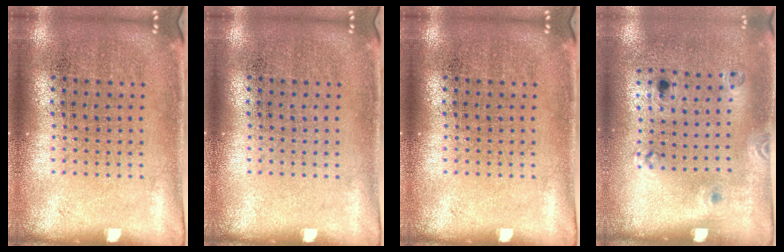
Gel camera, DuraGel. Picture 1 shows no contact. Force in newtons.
{"total": 0.0}
{"total": 0.0}
{"total": 1.2, "press": 0.7, "slide": 1.0}